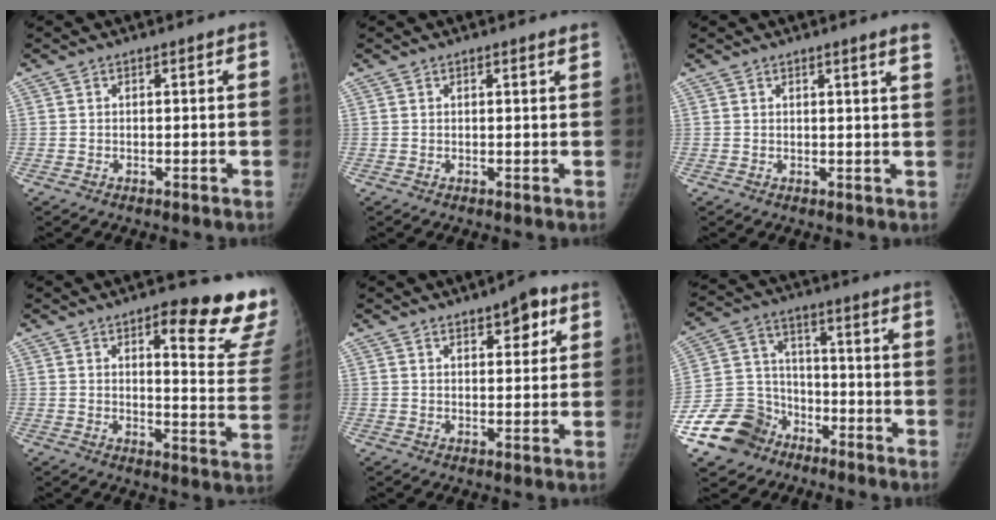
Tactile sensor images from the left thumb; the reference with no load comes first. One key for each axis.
{"total": 1.0, "fx": 0.7, "fy": -0.1, "fz": 0.6, "tx": -0.008, "ty": 0.000, "tz": 0.010}
{"total": 3.9, "fx": 2.7, "fy": -0.4, "fz": 2.7, "tx": -0.034, "ty": -0.009, "tz": 0.027}
{"total": 19.4, "fx": 12.7, "fy": 4.7, "fz": 13.9, "tx": -0.138, "ty": -0.079, "tz": 0.147}
{"total": 5.5, "fx": 3.0, "fy": 2.4, "fz": 3.9, "tx": -0.030, "ty": -0.012, "tz": 0.038}
{"total": 13.7, "fx": -8.3, "fy": 10.3, "fz": 3.5, "tx": -0.040, "ty": 0.066, "tz": -0.150}